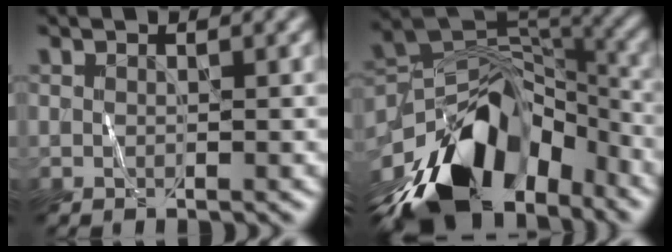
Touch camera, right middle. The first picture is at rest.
{"total": 12.5, "force": [-8.1, 6.5, 6.9], "torque": [-0.128, 0.008, -0.148]}